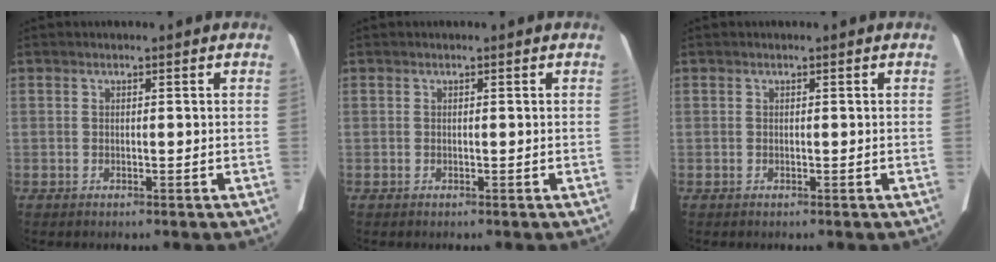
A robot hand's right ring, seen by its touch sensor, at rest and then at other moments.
{"total": 0.0}
{"total": 0.0}